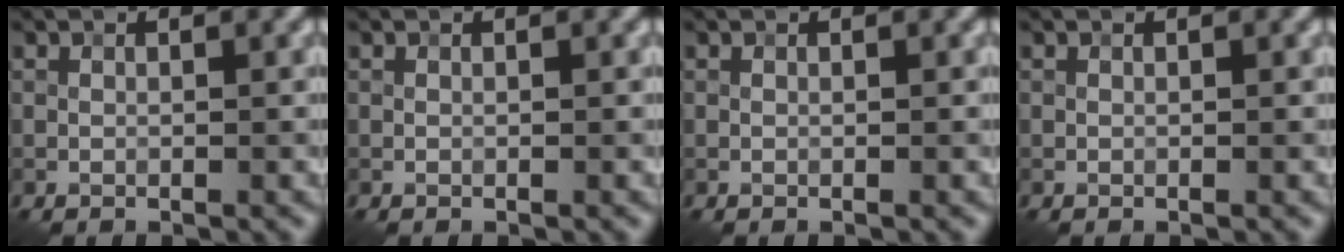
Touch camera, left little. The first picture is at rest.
{"total": 0.0}
{"total": 0.0}
{"total": 0.0}